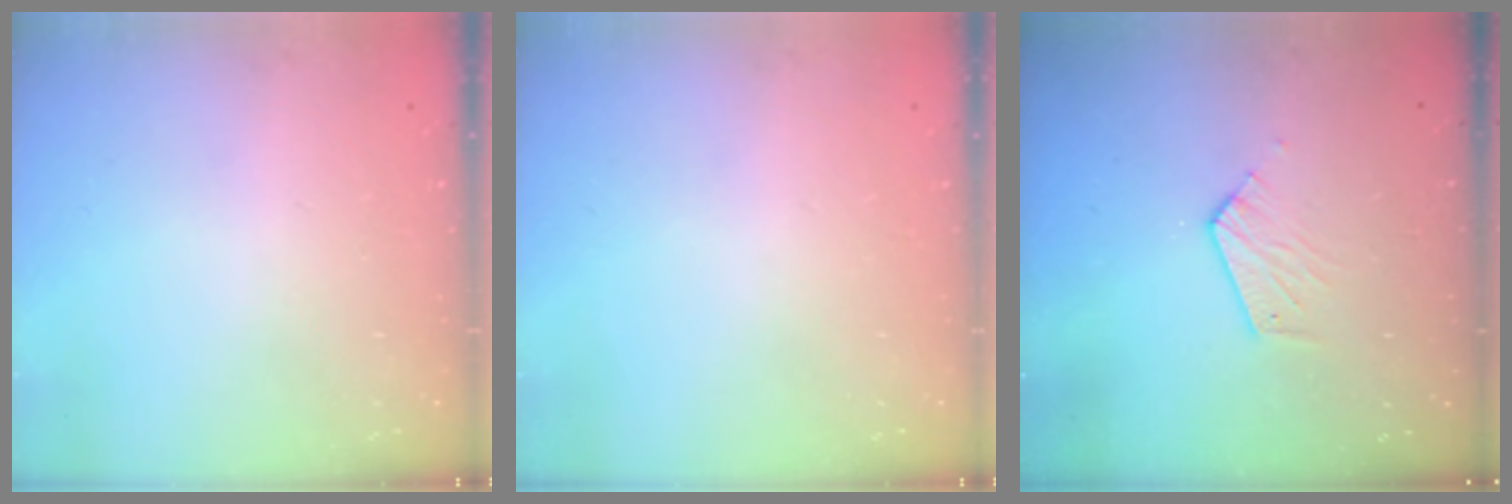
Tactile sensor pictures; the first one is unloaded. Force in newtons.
{"total": 0.0}
{"total": 5.7, "press": 5.7, "slide": 0.3}